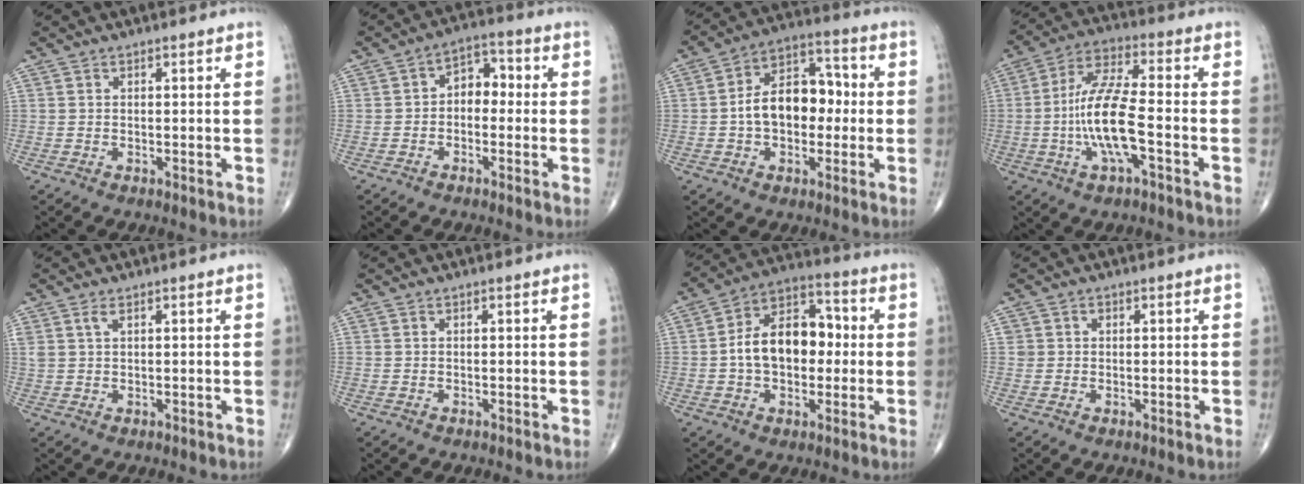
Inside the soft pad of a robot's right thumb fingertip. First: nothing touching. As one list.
[{"total": 5.8, "force": [-0.5, 4.1, 4.1], "torque": [-0.035, 0.027, -0.023]}, {"total": 13.2, "force": [-0.6, 8.8, 9.9], "torque": [-0.131, 0.041, -0.018]}, {"total": 13.2, "force": [-3.0, 3.6, 12.3], "torque": [-0.256, 0.028, -0.060]}, {"total": 1.8, "force": [1.0, 0.7, 1.3], "torque": [-0.035, 0.006, 0.028]}, {"total": 0.0}, {"total": 14.6, "force": [-0.2, 9.5, 11.0], "torque": [-0.153, 0.037, -0.011]}, {"total": 1.3, "force": [0.3, 1.3, 0.2], "torque": [0.006, 0.002, 0.003]}]